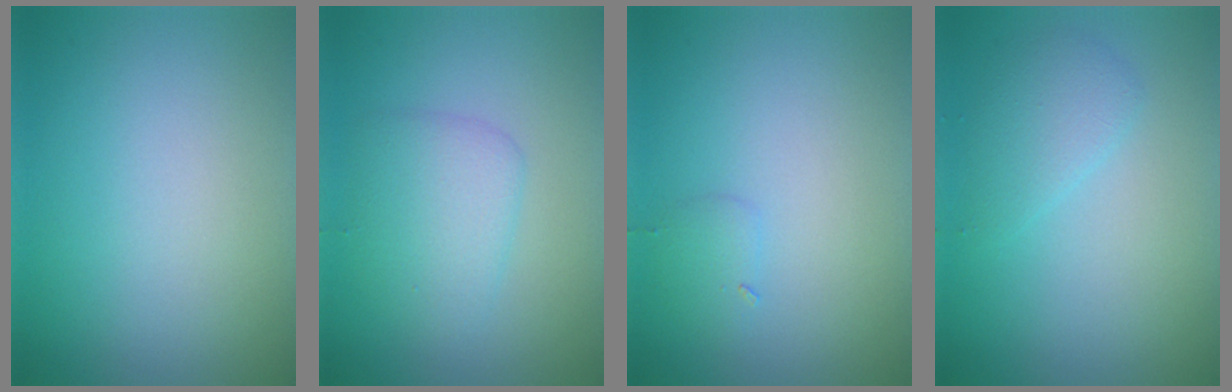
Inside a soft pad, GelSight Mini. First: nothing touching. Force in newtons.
{"total": 3.0, "press": 3.0, "slide": 0.1}
{"total": 1.0, "press": 1.0, "slide": 0.0}
{"total": 2.0, "press": 2.0, "slide": 0.1}